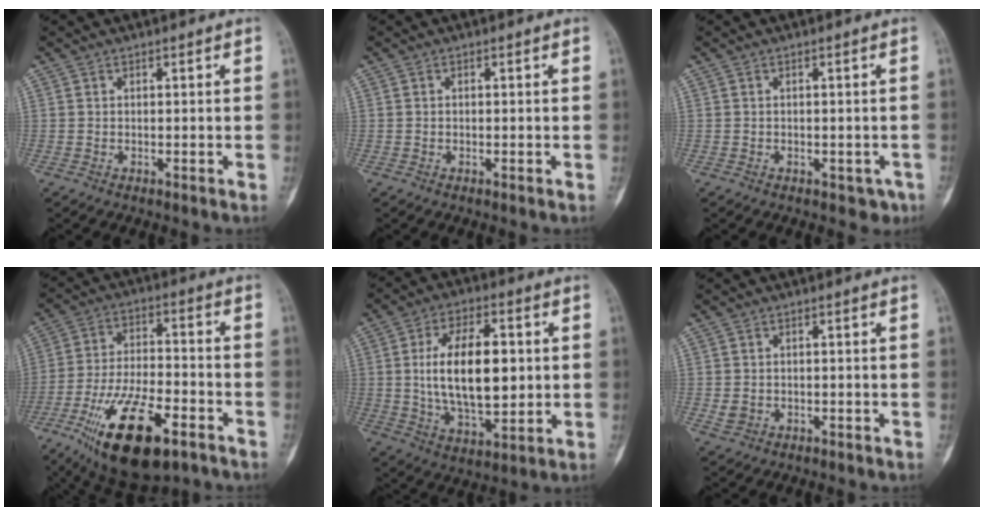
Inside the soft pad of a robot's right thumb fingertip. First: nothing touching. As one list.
[{"total": 0.0}, {"total": 2.7, "force": [-1.3, 2.0, 1.4], "torque": [0.001, 0.006, -0.010]}, {"total": 20.0, "force": [-10.3, 8.0, 15.1], "torque": [-0.279, 0.039, -0.169]}, {"total": 17.4, "force": [1.5, 8.9, 14.9], "torque": [-0.232, -0.005, 0.031]}, {"total": 2.3, "force": [-0.6, 1.9, 1.0], "torque": [-0.015, 0.006, -0.003]}]